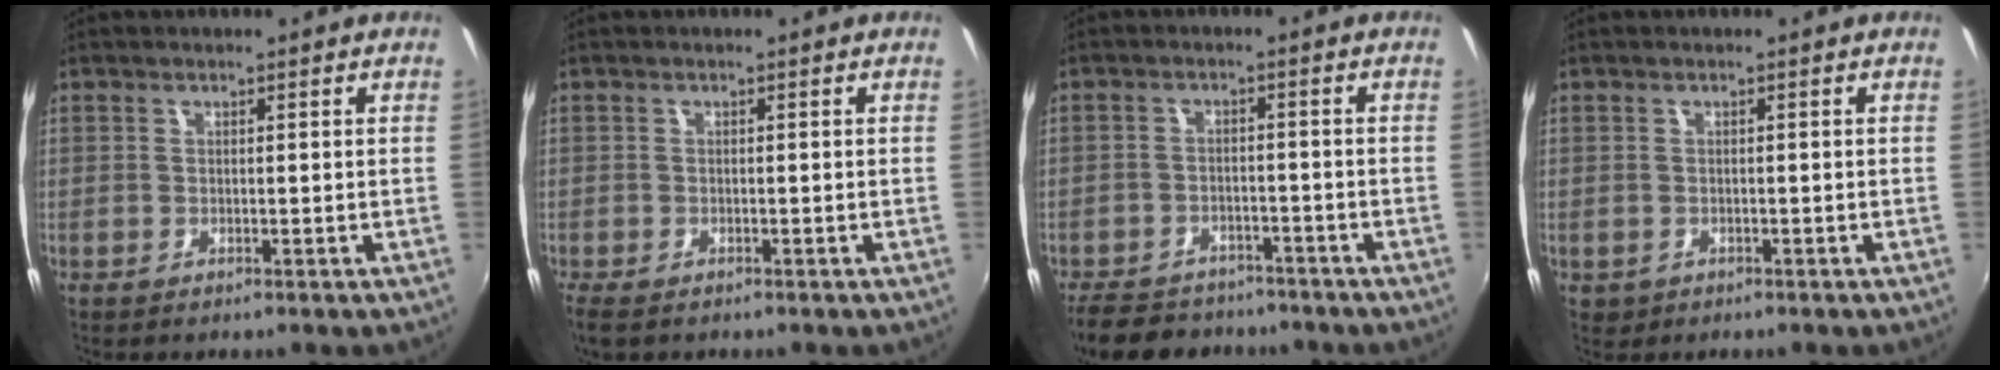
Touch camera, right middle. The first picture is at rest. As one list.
[{"total": 3.3, "force": [-2.4, 1.3, 1.9], "torque": [-0.041, -0.016, -0.040]}, {"total": 13.1, "force": [-10.9, 5.8, 4.6], "torque": [-0.118, -0.002, -0.160]}, {"total": 1.5, "force": [-0.4, 1.4, 0.5], "torque": [-0.013, -0.003, -0.004]}]